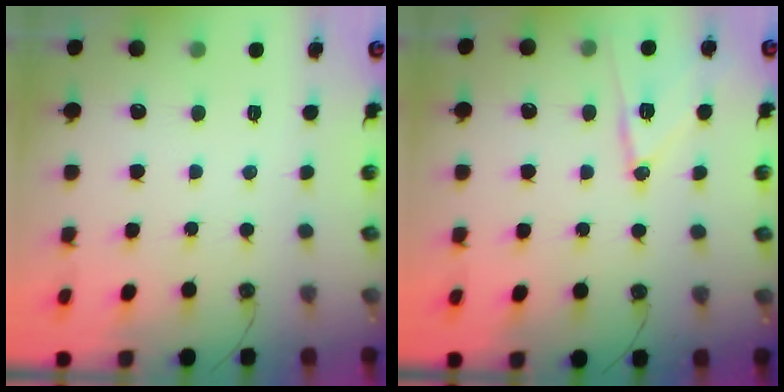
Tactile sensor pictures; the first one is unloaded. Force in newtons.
{"total": 12.1, "press": 12.1, "slide": 0.3}